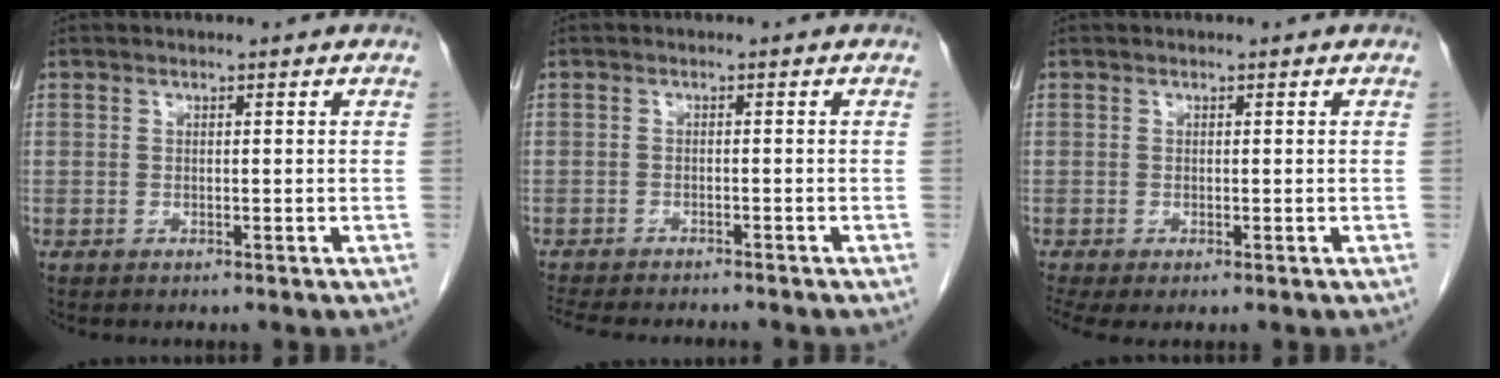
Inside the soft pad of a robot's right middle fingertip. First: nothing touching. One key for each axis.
{"total": 10.0, "fx": -9.1, "fy": 1.6, "fz": 3.7, "tx": -0.064, "ty": -0.012, "tz": -0.128}
{"total": 2.4, "fx": -1.5, "fy": 0.7, "fz": 1.8, "tx": -0.035, "ty": -0.012, "tz": -0.024}